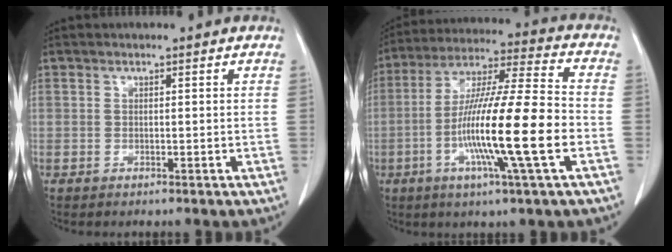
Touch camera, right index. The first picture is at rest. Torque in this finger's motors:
{"motor_torque": [0.94, -0.23, 1.05, 0.21]}